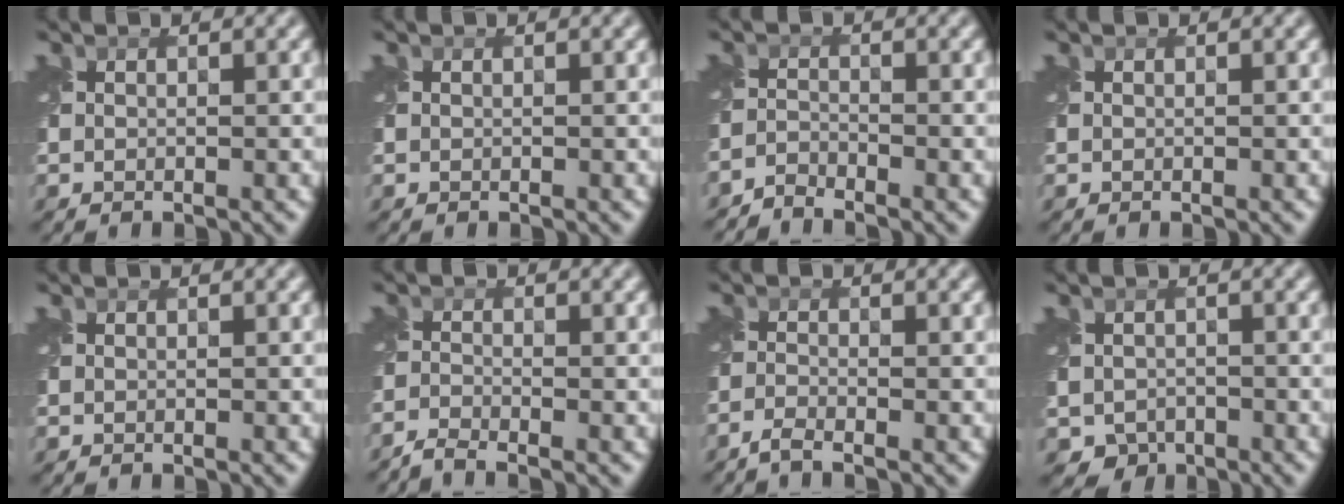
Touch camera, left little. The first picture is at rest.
{"total": 0.0}
{"total": 1.9, "force": [-1.9, 0.0, 0.1], "torque": [-0.001, -0.003, -0.049]}
{"total": 0.0}
{"total": 0.0}
{"total": 2.3, "force": [-2.1, 0.1, 0.7], "torque": [-0.016, -0.008, -0.056]}
{"total": 1.7, "force": [-1.5, 0.1, 0.8], "torque": [-0.019, -0.009, -0.041]}
{"total": 3.0, "force": [-1.7, 2.4, 0.8], "torque": [-0.014, -0.011, -0.030]}